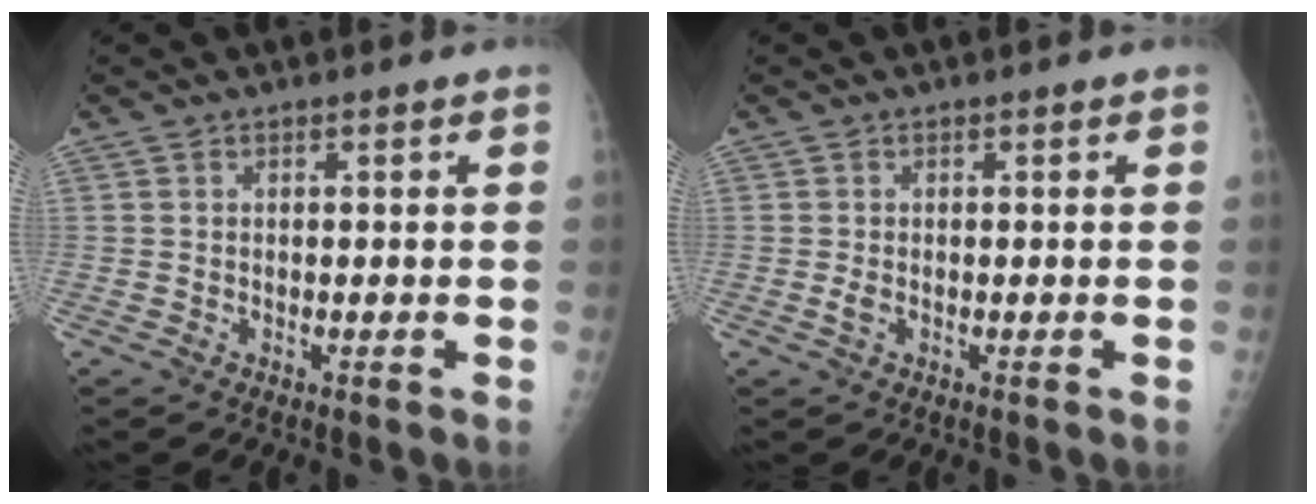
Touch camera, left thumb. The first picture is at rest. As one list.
[{"total": 1.4, "force": [-0.1, 0.8, 1.1], "torque": [-0.026, -0.003, -0.006]}]